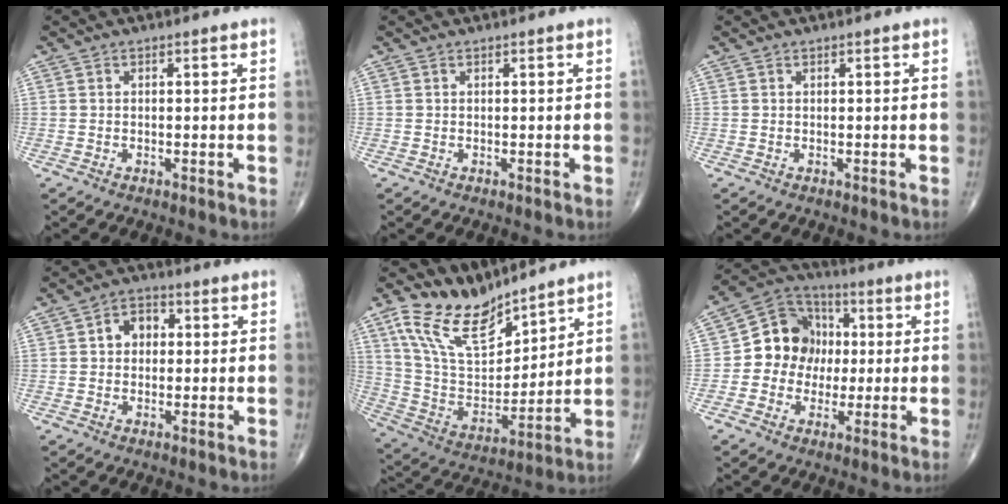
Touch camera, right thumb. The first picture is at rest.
{"total": 0.0}
{"total": 0.0}
{"total": 5.2, "force": [0.7, 4.0, 3.2], "torque": [-0.030, 0.014, 0.003]}
{"total": 15.4, "force": [11.8, 6.6, 7.4], "torque": [-0.111, -0.066, 0.239]}
{"total": 12.3, "force": [-0.1, 10.9, 5.8], "torque": [-0.049, 0.029, -0.012]}